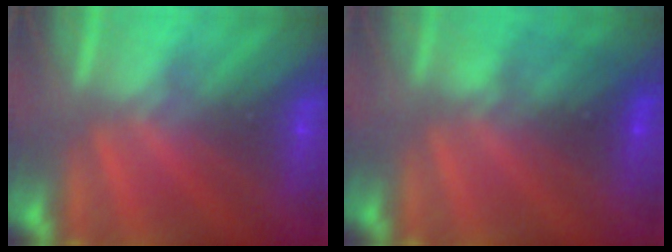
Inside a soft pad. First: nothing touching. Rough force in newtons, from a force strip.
{"total": 2.7}